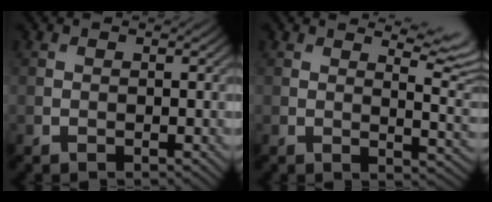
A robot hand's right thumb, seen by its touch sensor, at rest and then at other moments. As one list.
[{"total": 7.0, "force": [4.7, 1.7, 4.8], "torque": [-0.071, 0.008, 0.073]}]